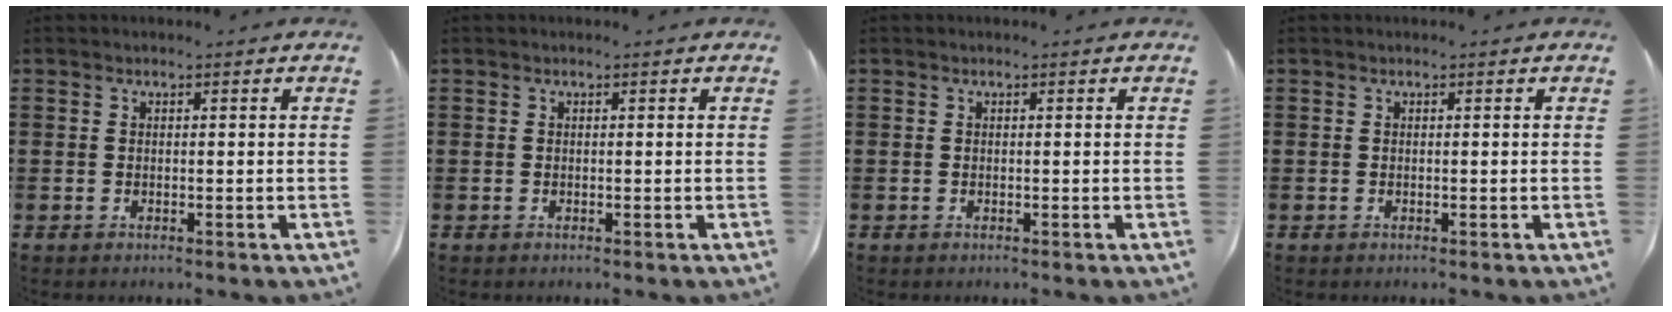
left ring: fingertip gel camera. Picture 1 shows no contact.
{"total": 0.0}
{"total": 0.0}
{"total": 0.0}